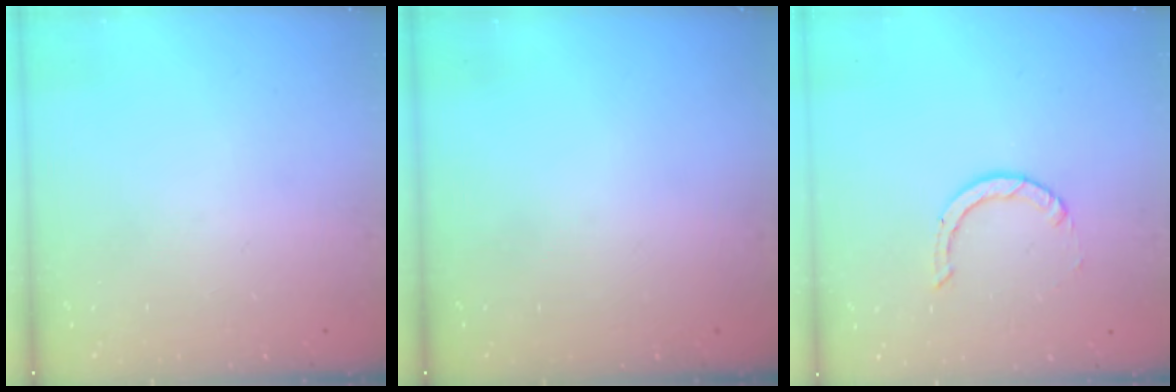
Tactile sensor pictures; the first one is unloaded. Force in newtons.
{"total": 0.0}
{"total": 0.8, "press": 0.8, "slide": 0.1}